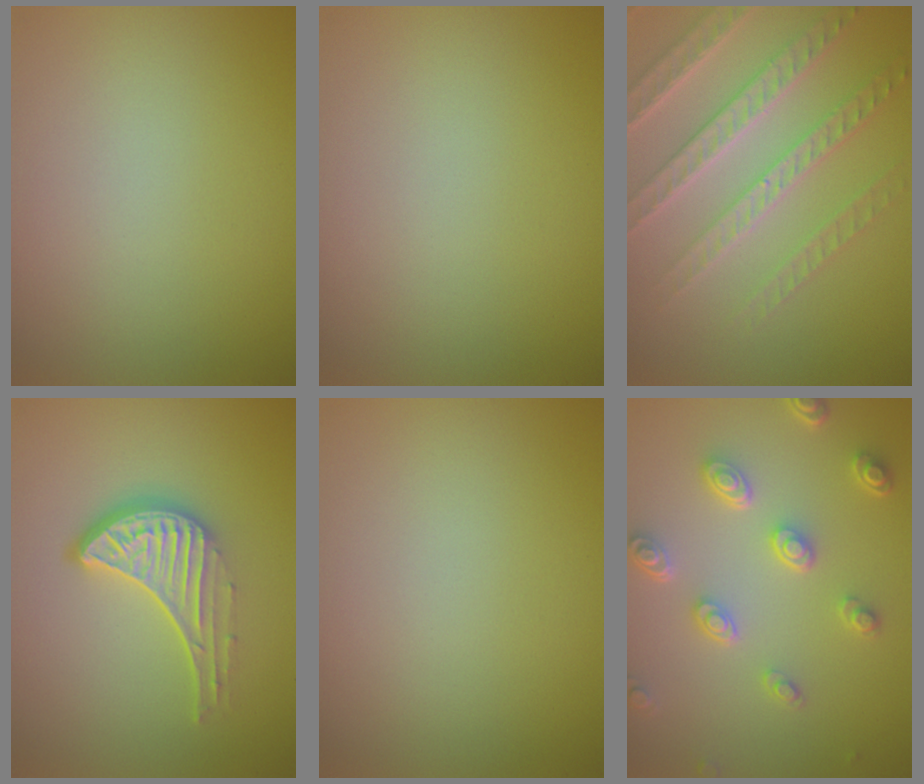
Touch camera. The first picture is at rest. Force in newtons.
{"total": 0.0}
{"total": 5.8, "press": 4.8, "slide": 3.3}
{"total": 4.6, "press": 3.3, "slide": 3.3}
{"total": 0.0}
{"total": 4.5, "press": 3.4, "slide": 3.0}